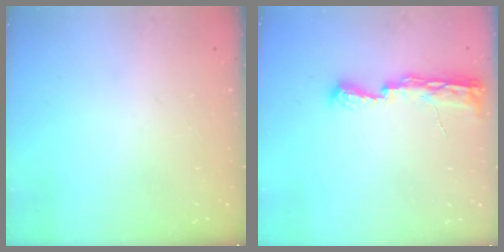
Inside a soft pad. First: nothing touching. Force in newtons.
{"total": 10.6, "press": 9.1, "slide": 5.5}